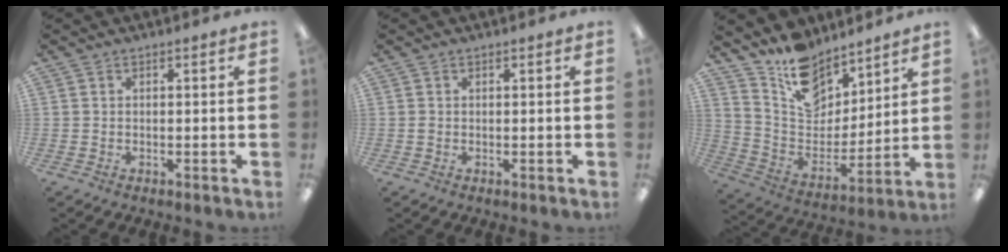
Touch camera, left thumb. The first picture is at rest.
{"total": 0.6, "force": [0.1, 0.5, 0.2], "torque": [-0.003, 0.005, 0.001]}
{"total": 15.5, "force": [12.1, 8.5, 4.7], "torque": [-0.092, -0.091, 0.228]}